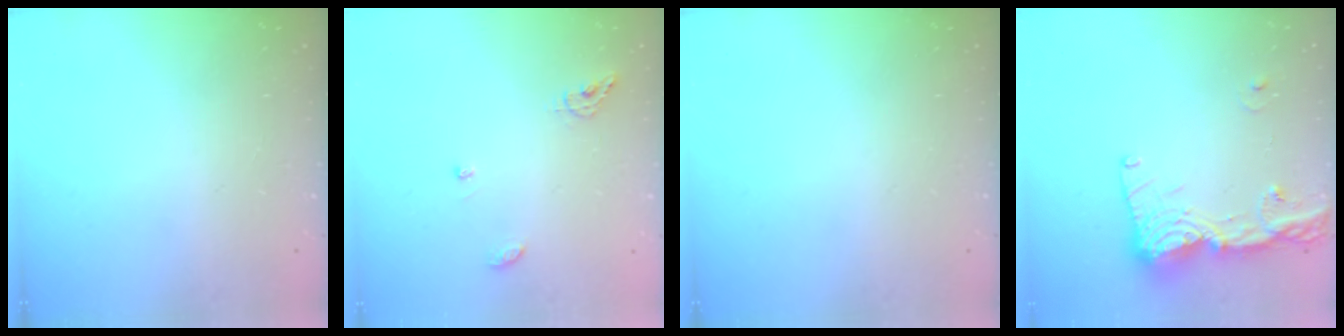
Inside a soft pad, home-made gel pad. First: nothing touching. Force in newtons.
{"total": 6.8, "press": 6.8, "slide": 0.5}
{"total": 0.0}
{"total": 15.2, "press": 15.1, "slide": 1.5}